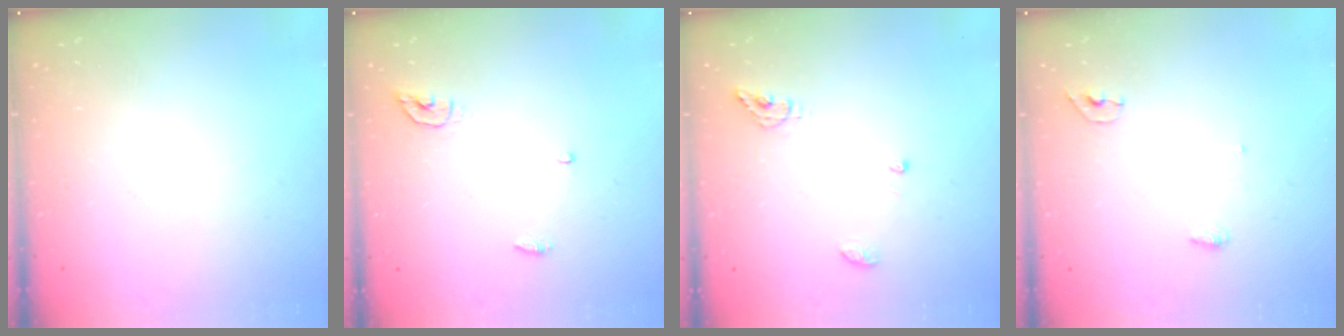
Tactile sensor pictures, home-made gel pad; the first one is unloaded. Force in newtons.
{"total": 4.3, "press": 4.3, "slide": 0.3}
{"total": 6.8, "press": 6.8, "slide": 0.5}
{"total": 6.4, "press": 4.1, "slide": 4.9}